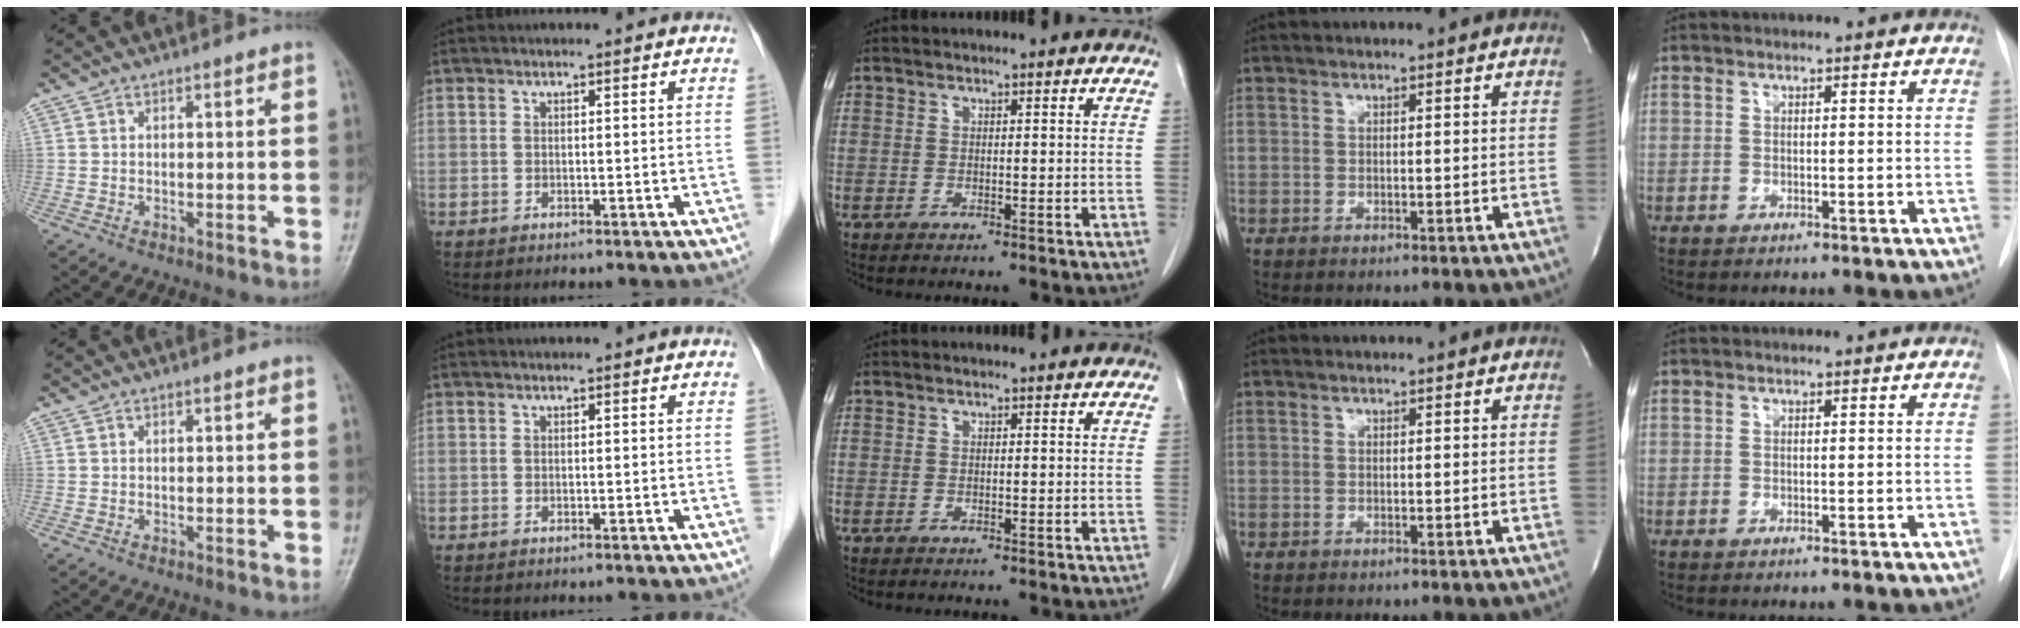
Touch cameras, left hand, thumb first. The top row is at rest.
{}